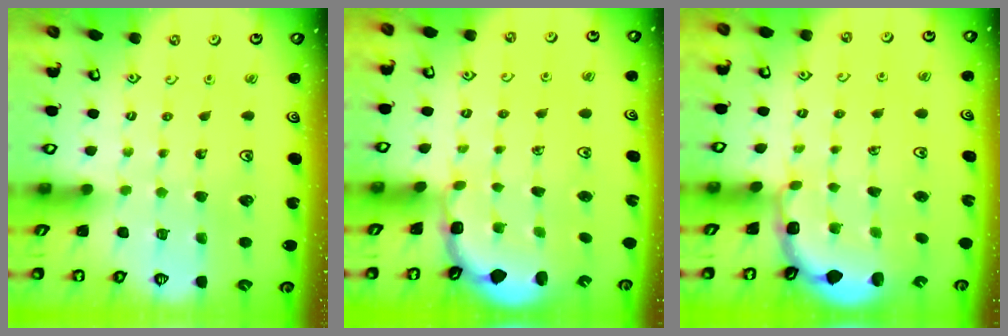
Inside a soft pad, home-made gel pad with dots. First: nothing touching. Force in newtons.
{"total": 2.9, "press": 1.8, "slide": 2.2}
{"total": 2.8, "press": 2.2, "slide": 1.7}